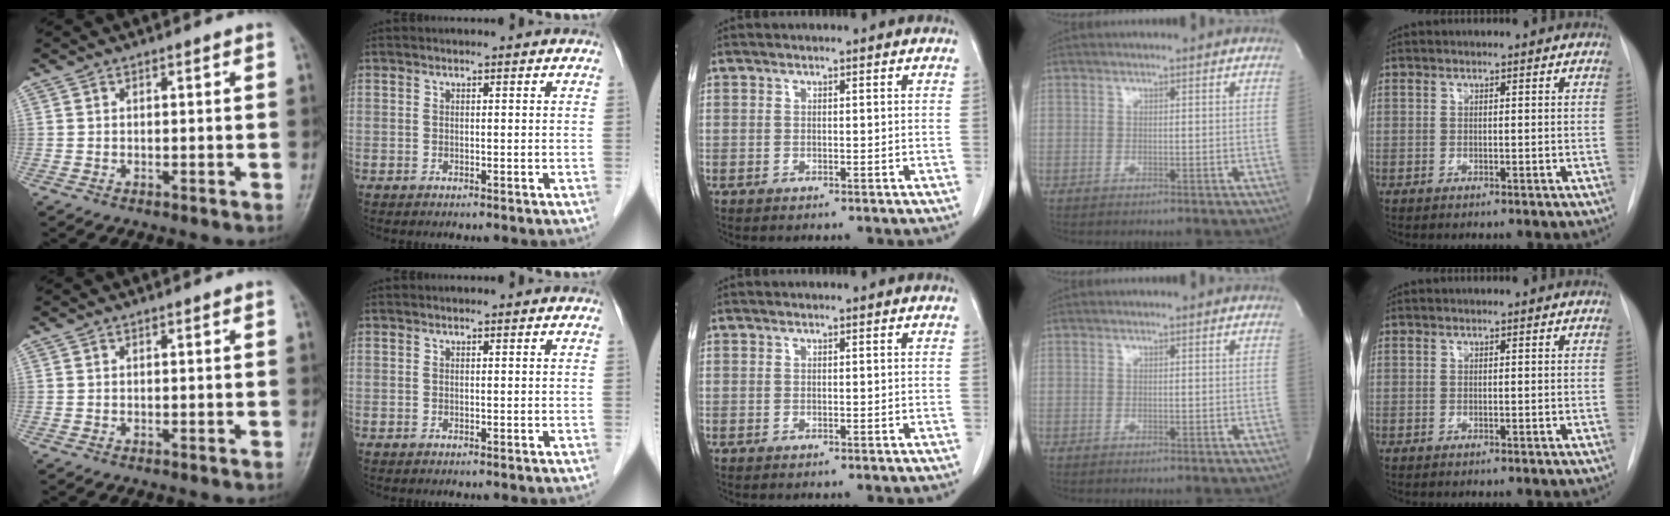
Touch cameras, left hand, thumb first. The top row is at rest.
{}